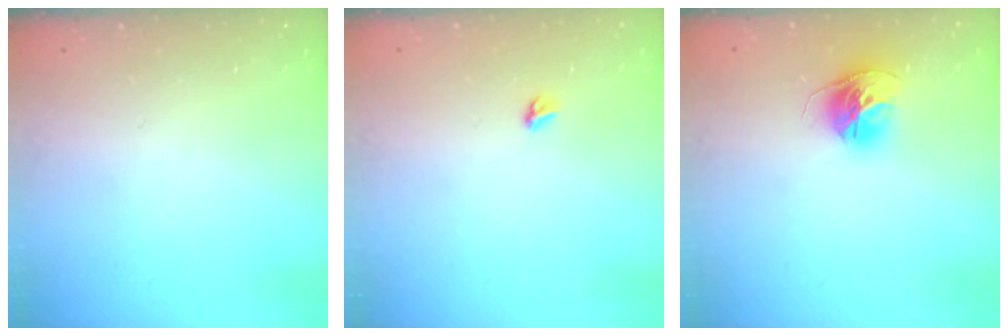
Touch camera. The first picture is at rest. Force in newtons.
{"total": 4.2, "press": 4.2, "slide": 0.5}
{"total": 12.0, "press": 12.0, "slide": 1.2}